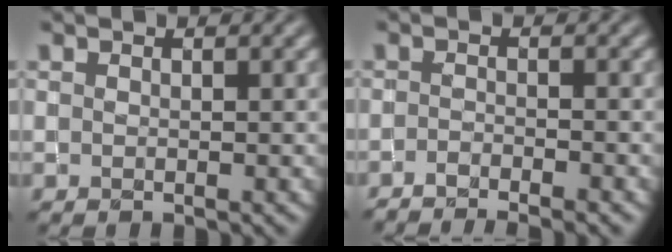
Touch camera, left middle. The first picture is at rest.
{"total": 3.8, "force": [-3.0, 0.5, 2.2], "torque": [-0.038, 0.000, -0.055]}